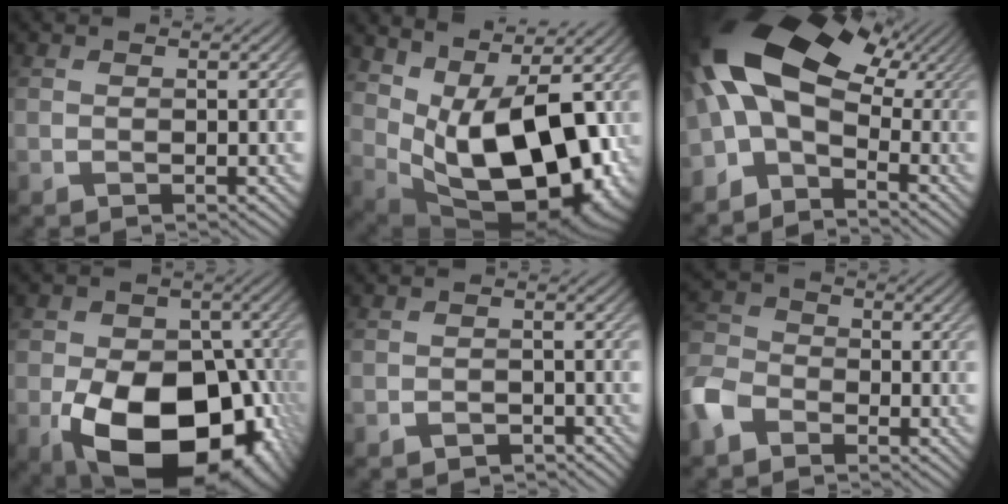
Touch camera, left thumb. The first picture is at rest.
{"total": 17.7, "force": [2.5, 9.3, 14.8], "torque": [-0.214, -0.013, 0.075]}
{"total": 14.3, "force": [0.0, 7.9, 11.9], "torque": [-0.243, 0.009, -0.018]}
{"total": 18.6, "force": [-6.8, 12.6, 12.0], "torque": [-0.172, -0.035, -0.102]}
{"total": 1.6, "force": [-1.4, 0.7, 0.4], "torque": [-0.003, 0.004, -0.025]}
{"total": 6.6, "force": [-4.2, 4.1, 2.9], "torque": [-0.081, 0.000, -0.104]}